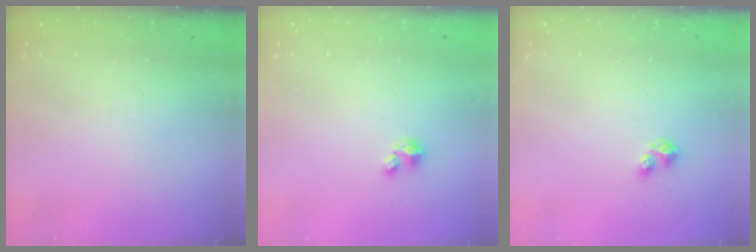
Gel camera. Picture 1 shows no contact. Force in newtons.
{"total": 1.6, "press": 1.6, "slide": 0.2}
{"total": 3.0, "press": 2.9, "slide": 0.3}